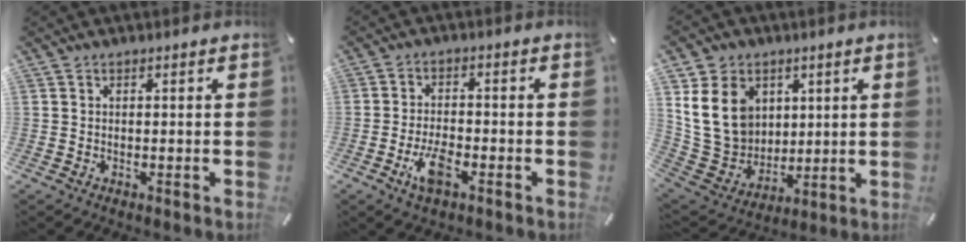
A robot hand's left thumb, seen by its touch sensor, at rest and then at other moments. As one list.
[{"total": 6.7, "force": [-3.2, 3.0, 5.1], "torque": [-0.112, 0.005, -0.059]}, {"total": 15.6, "force": [4.4, 13.2, 7.0], "torque": [-0.158, -0.015, 0.089]}]